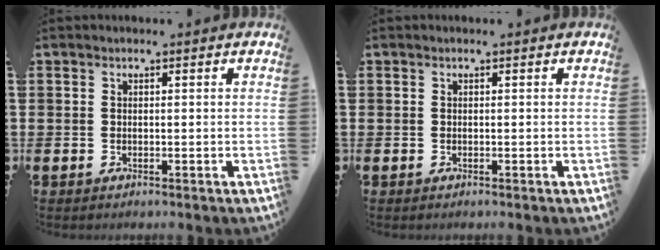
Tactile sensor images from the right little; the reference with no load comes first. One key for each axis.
{"total": 0.0}